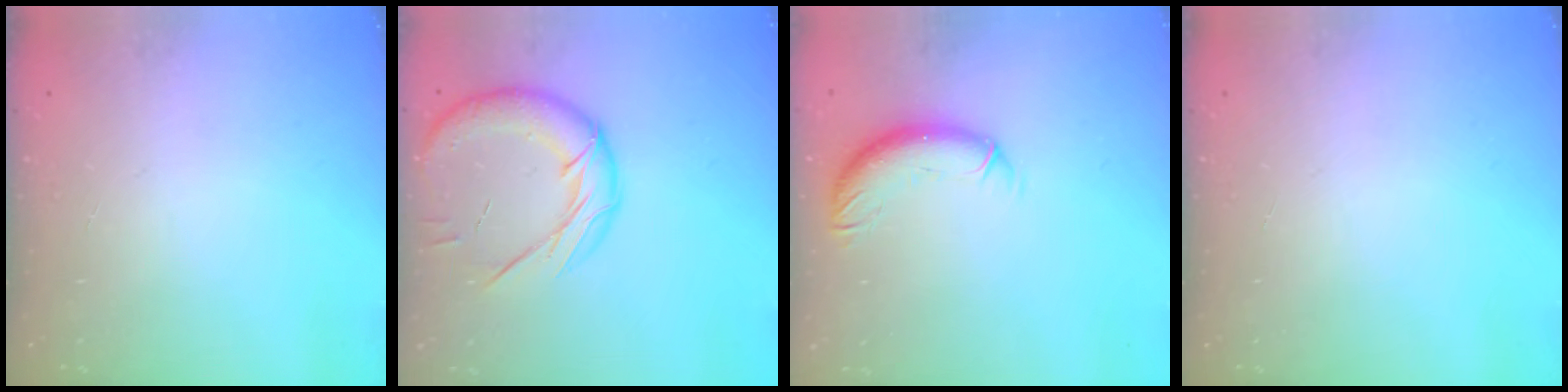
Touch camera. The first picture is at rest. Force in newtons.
{"total": 18.4, "press": 18.2, "slide": 2.8}
{"total": 10.0, "press": 9.9, "slide": 1.9}
{"total": 0.0}